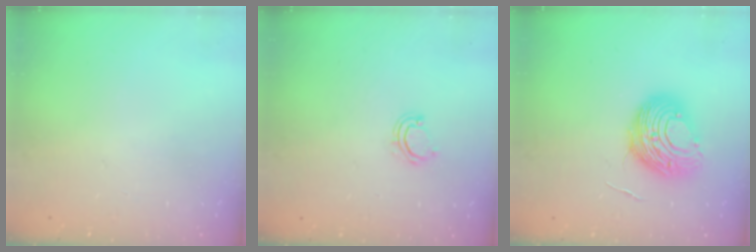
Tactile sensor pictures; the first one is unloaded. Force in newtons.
{"total": 3.9, "press": 3.9, "slide": 0.4}
{"total": 10.8, "press": 10.8, "slide": 1.1}